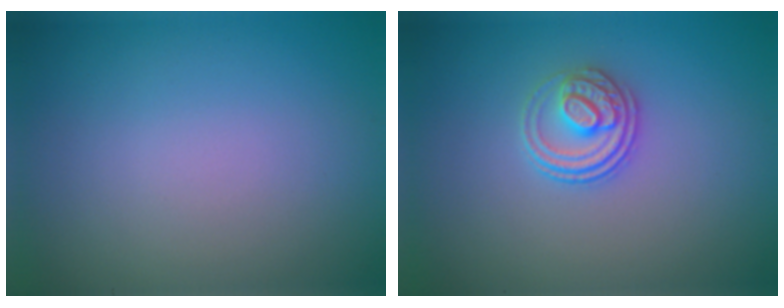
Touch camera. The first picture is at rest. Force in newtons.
{"total": 2.8, "press": 2.6, "slide": 1.2}